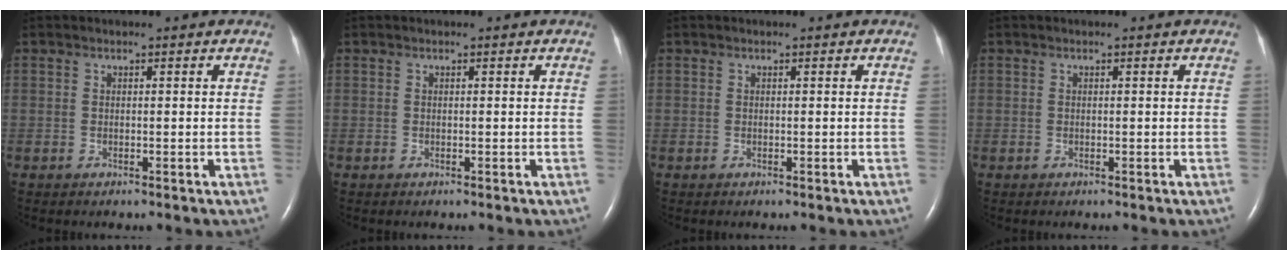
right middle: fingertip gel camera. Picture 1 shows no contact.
{"total": 0.0}
{"total": 0.0}
{"total": 0.0}